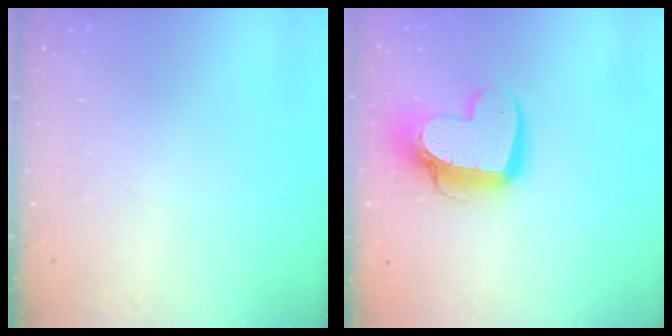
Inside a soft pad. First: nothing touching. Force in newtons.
{"total": 13.7, "press": 13.7, "slide": 1.3}